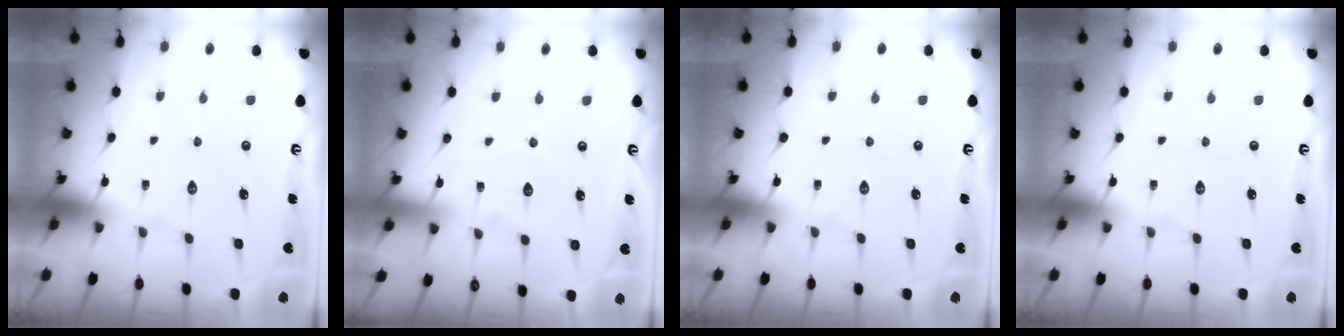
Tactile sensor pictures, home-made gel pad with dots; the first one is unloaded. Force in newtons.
{"total": 4.5, "press": 4.5, "slide": 0.5}
{"total": 0.0}
{"total": 0.0}